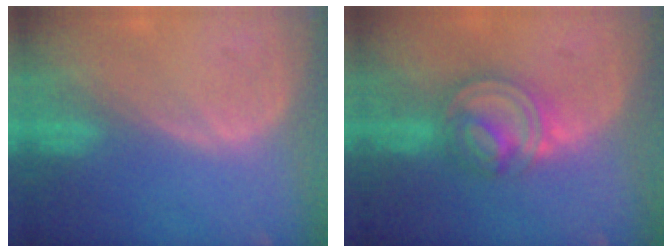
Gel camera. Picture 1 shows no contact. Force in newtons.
{"total": 7.4, "press": 6.5, "slide": 3.5}